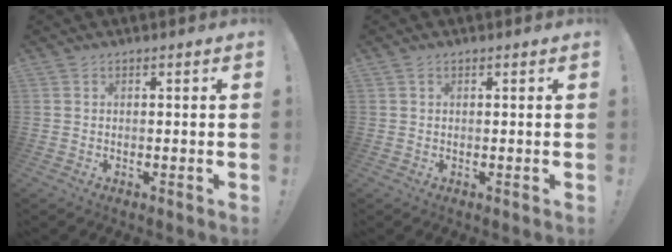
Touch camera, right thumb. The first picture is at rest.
{"total": 0.6, "force": [0.3, 0.3, 0.3], "torque": [0.000, -0.001, 0.004]}